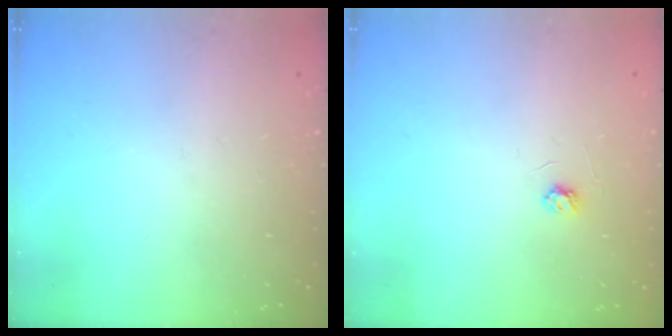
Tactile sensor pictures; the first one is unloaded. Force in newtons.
{"total": 2.6, "press": 2.6, "slide": 0.3}